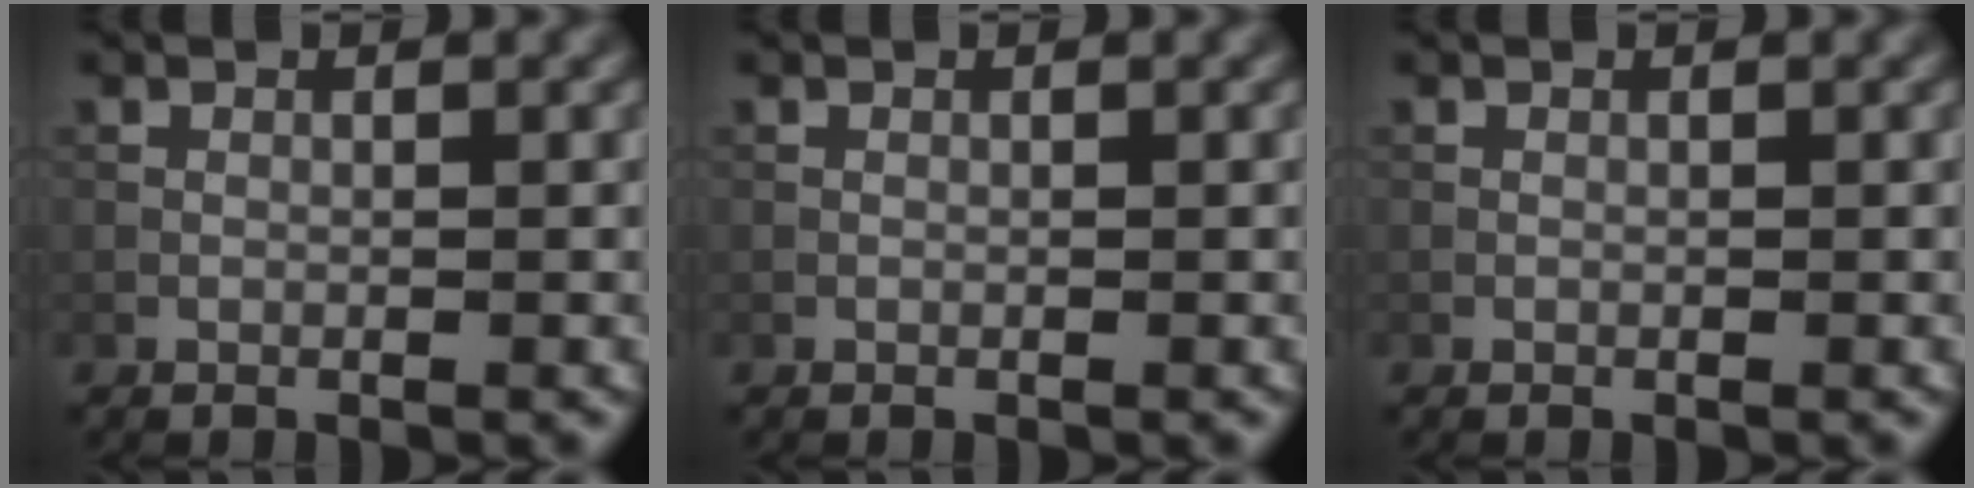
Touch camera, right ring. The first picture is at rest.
{"total": 0.0}
{"total": 0.0}